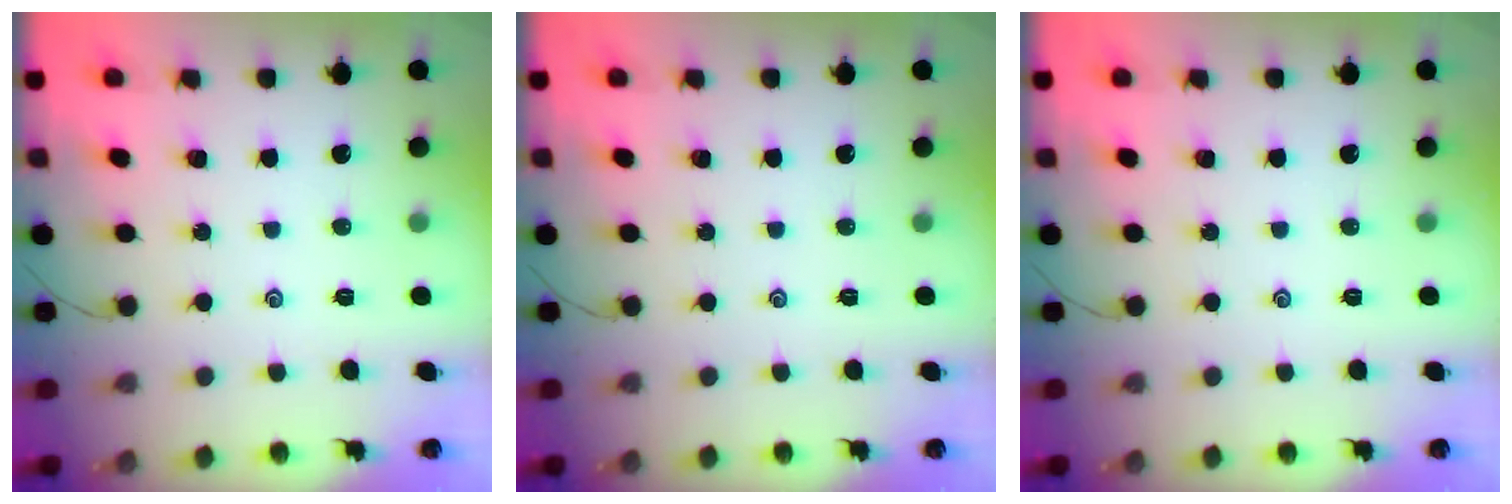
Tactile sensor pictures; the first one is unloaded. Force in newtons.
{"total": 0.0}
{"total": 0.0}